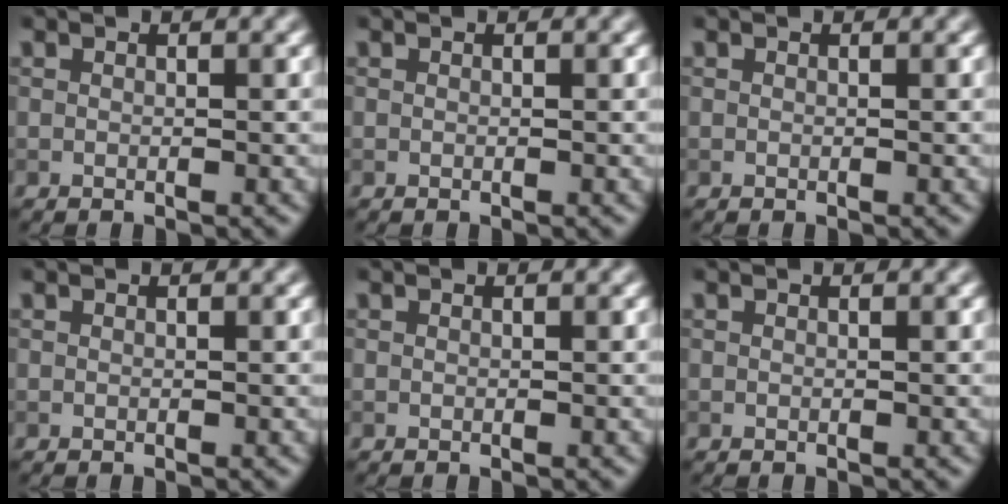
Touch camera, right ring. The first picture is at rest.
{"total": 0.0}
{"total": 0.0}
{"total": 0.0}
{"total": 0.0}
{"total": 0.0}